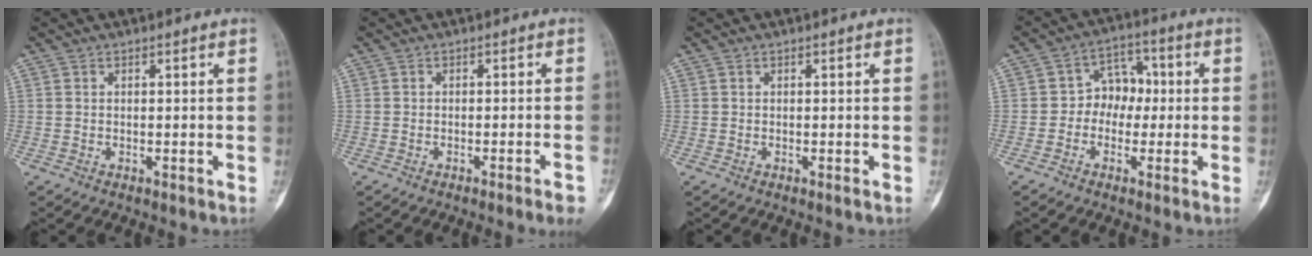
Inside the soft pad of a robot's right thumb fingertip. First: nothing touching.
{"total": 3.4, "force": [-2.3, -0.2, 2.5], "torque": [-0.034, 0.011, -0.026]}
{"total": 0.0}
{"total": 7.1, "force": [-0.5, 5.6, 4.4], "torque": [-0.024, 0.026, -0.023]}